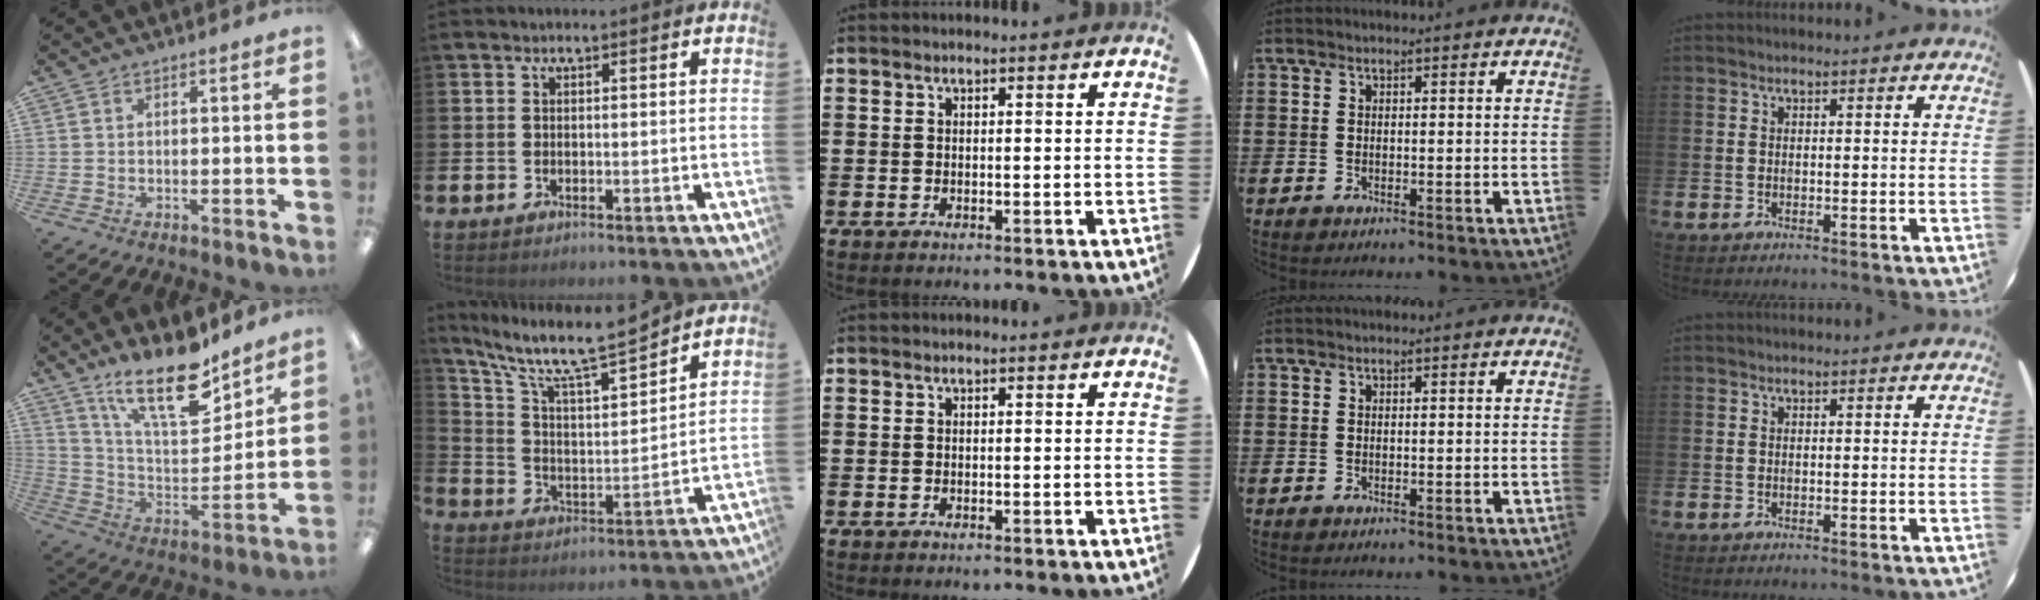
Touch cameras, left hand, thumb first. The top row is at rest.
{"thumb": {"total": 19.5, "force": [13.5, 7.3, 12.1], "torque": [-0.198, -0.086, 0.231]}, "index": {"total": 10.1, "force": [9.0, 1.2, 4.5], "torque": [-0.121, -0.063, 0.150]}}